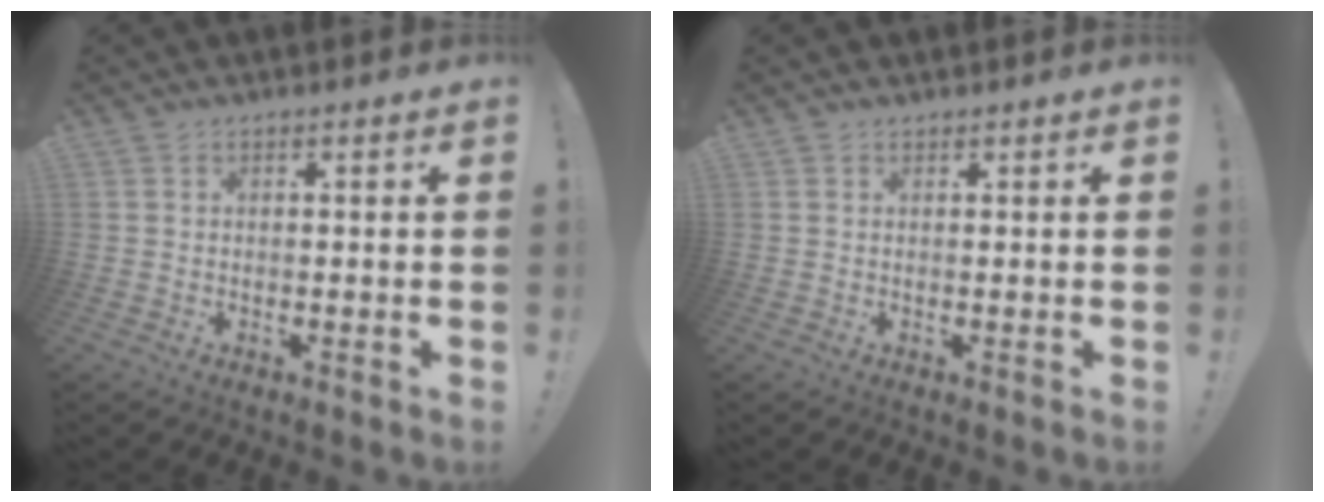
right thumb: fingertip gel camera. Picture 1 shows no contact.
{"total": 0.6, "force": [0.5, 0.2, -0.3], "torque": [0.008, -0.001, 0.008]}